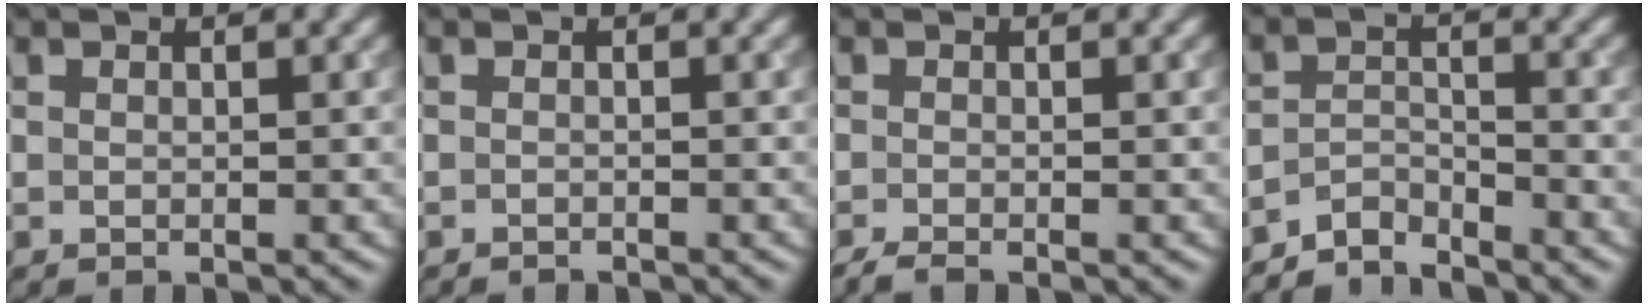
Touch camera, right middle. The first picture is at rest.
{"total": 0.7, "force": [-0.7, 0.1, 0.1], "torque": [0.001, -0.004, -0.012]}
{"total": 1.5, "force": [-1.2, 0.2, 0.9], "torque": [-0.017, -0.007, -0.027]}
{"total": 3.2, "force": [-3.1, 0.5, 0.5], "torque": [-0.008, 0.003, -0.067]}